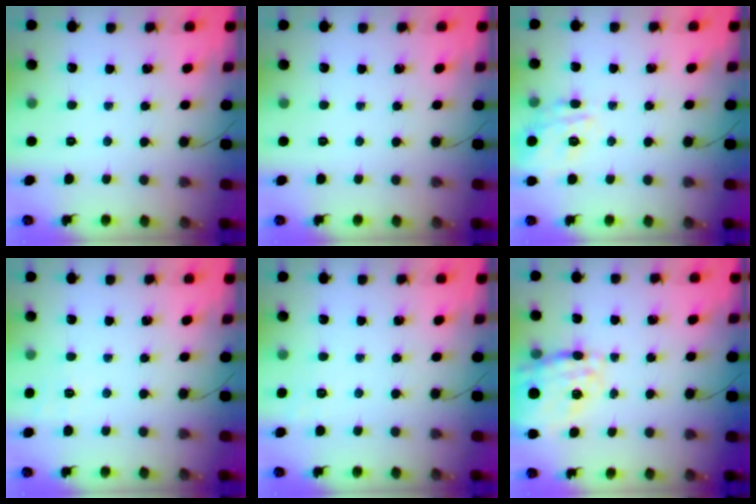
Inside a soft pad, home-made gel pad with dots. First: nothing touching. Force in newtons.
{"total": 0.0}
{"total": 14.1, "press": 14.1, "slide": 0.6}
{"total": 3.8, "press": 3.4, "slide": 1.6}
{"total": 1.8, "press": 0.1, "slide": 1.8}
{"total": 21.8, "press": 21.6, "slide": 2.5}